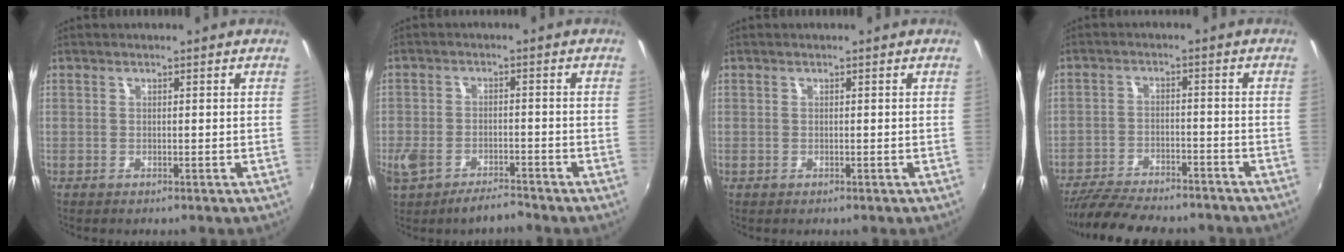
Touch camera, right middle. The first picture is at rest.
{"total": 6.6, "force": [-5.0, 2.8, 3.4], "torque": [-0.094, -0.011, -0.093]}
{"total": 0.0}
{"total": 15.6, "force": [-13.4, 4.1, 6.9], "torque": [-0.146, -0.022, -0.202]}